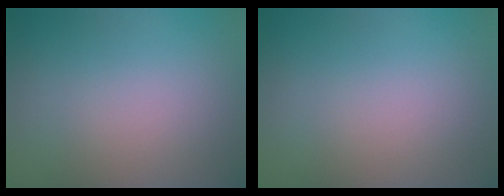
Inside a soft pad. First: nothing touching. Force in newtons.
{"total": 0.0}